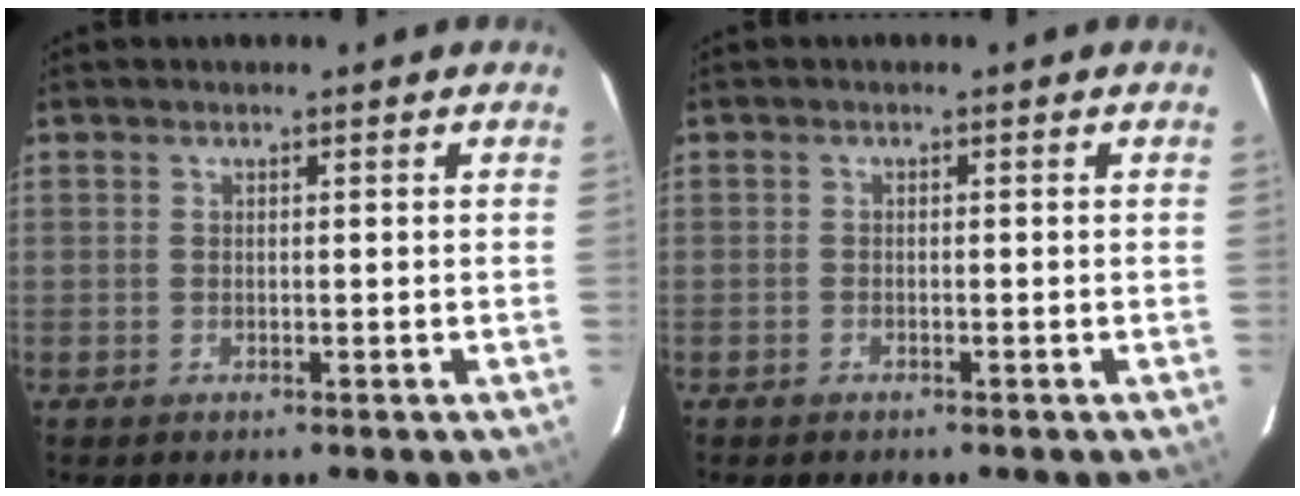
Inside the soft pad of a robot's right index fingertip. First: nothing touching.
{"total": 0.8, "force": [-0.7, 0.4, 0.0], "torque": [-0.004, 0.002, -0.013]}